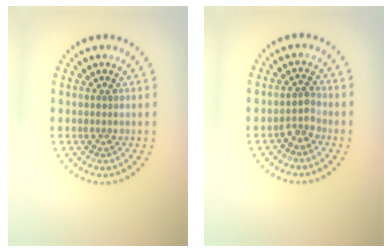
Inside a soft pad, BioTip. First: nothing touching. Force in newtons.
{"total": 1.7, "press": 1.3, "slide": 1.1}